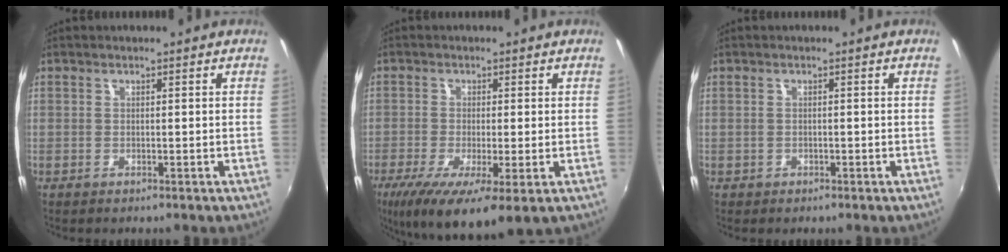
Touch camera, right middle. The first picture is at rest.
{"total": 11.3, "force": [-5.3, 2.2, 9.7], "torque": [-0.189, -0.044, -0.086]}
{"total": 0.7, "force": [-0.3, 0.6, 0.0], "torque": [-0.002, 0.000, -0.001]}